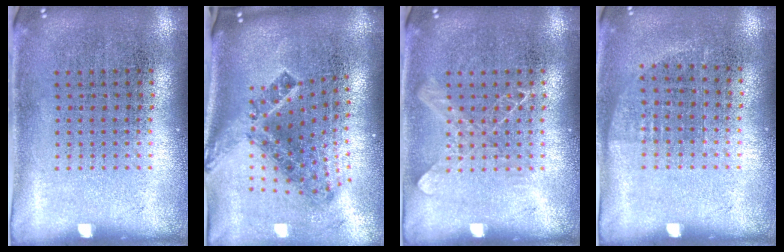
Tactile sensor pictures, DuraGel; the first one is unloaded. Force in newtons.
{"total": 2.2, "press": 1.4, "slide": 1.7}
{"total": 1.1, "press": 1.1, "slide": 0.2}
{"total": 0.7, "press": 0.6, "slide": 0.3}